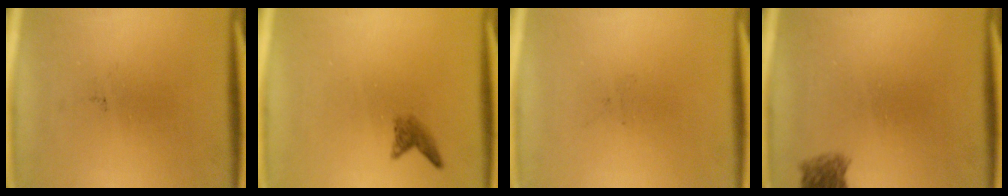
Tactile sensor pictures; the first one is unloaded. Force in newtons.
{"total": 1.5}
{"total": 0.0}
{"total": 2.6}